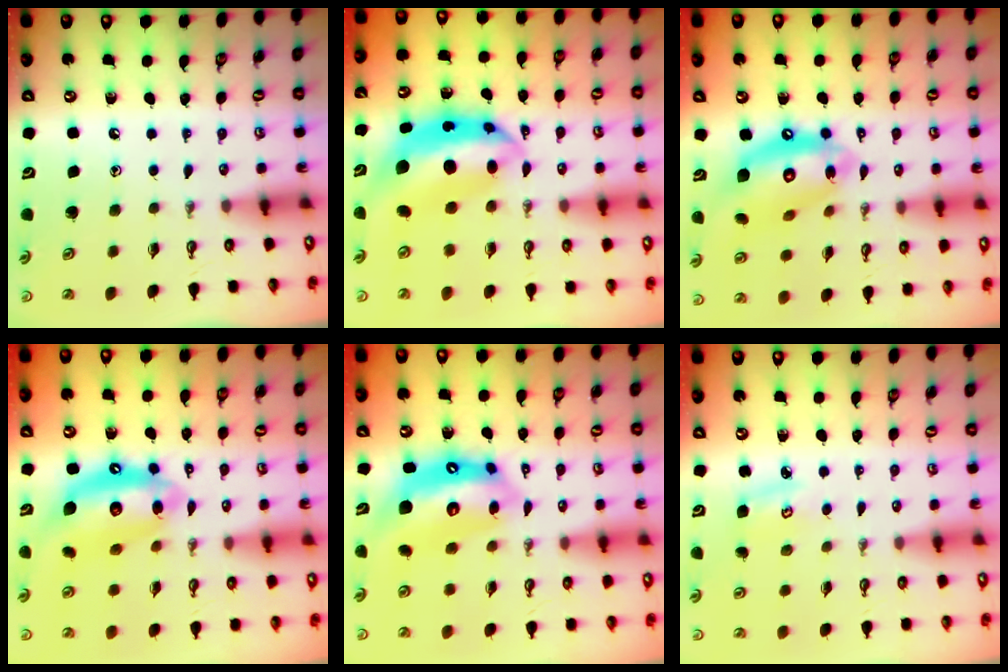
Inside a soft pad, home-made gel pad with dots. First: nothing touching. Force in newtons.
{"total": 10.2, "press": 10.2, "slide": 1.0}
{"total": 15.6, "press": 15.5, "slide": 1.3}
{"total": 14.1, "press": 14.0, "slide": 1.1}
{"total": 13.1, "press": 13.0, "slide": 1.4}
{"total": 3.9, "press": 3.9, "slide": 0.3}